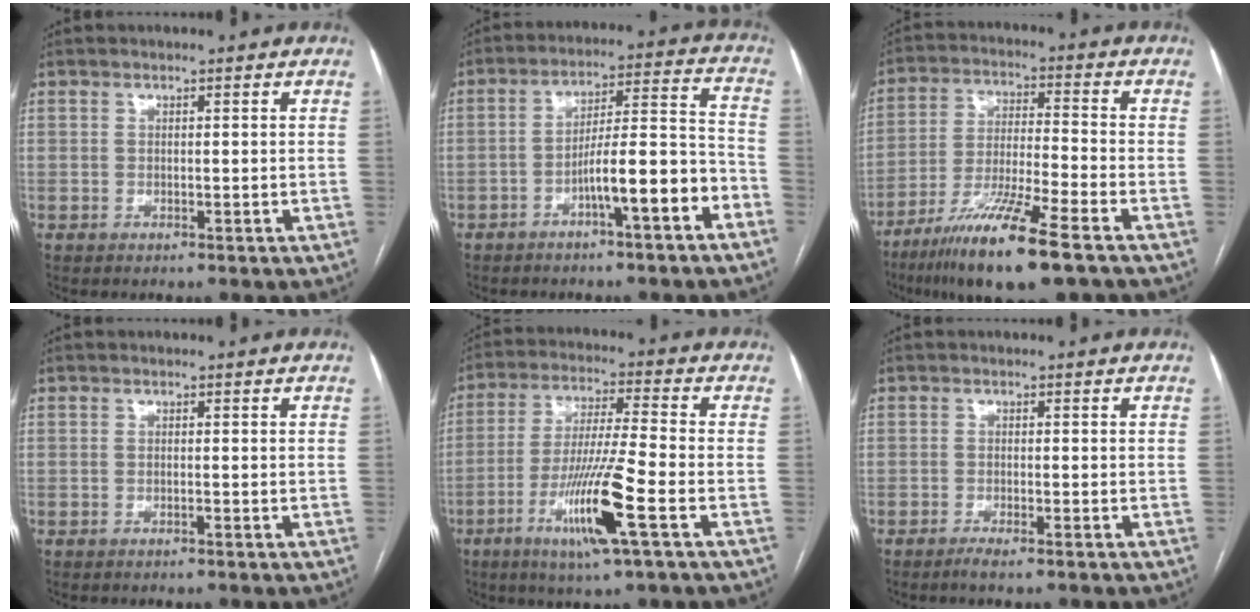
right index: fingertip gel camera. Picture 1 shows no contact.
{"total": 10.3, "force": [-5.2, 0.9, 8.8], "torque": [-0.137, 0.030, -0.077]}
{"total": 14.2, "force": [-9.0, 0.5, 11.0], "torque": [-0.217, -0.035, -0.163]}
{"total": 0.0}
{"total": 12.8, "force": [-5.1, -0.3, 11.7], "torque": [-0.229, -0.020, -0.097]}
{"total": 1.8, "force": [-1.3, -0.1, 1.2], "torque": [-0.024, -0.003, -0.026]}